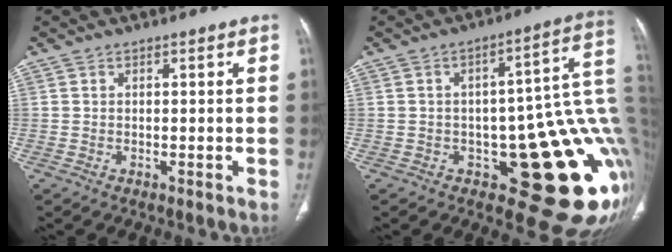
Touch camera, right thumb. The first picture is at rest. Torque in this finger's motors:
{"motor_torque": [2.25, 2.23, 1.31, -1.47, 0.06]}